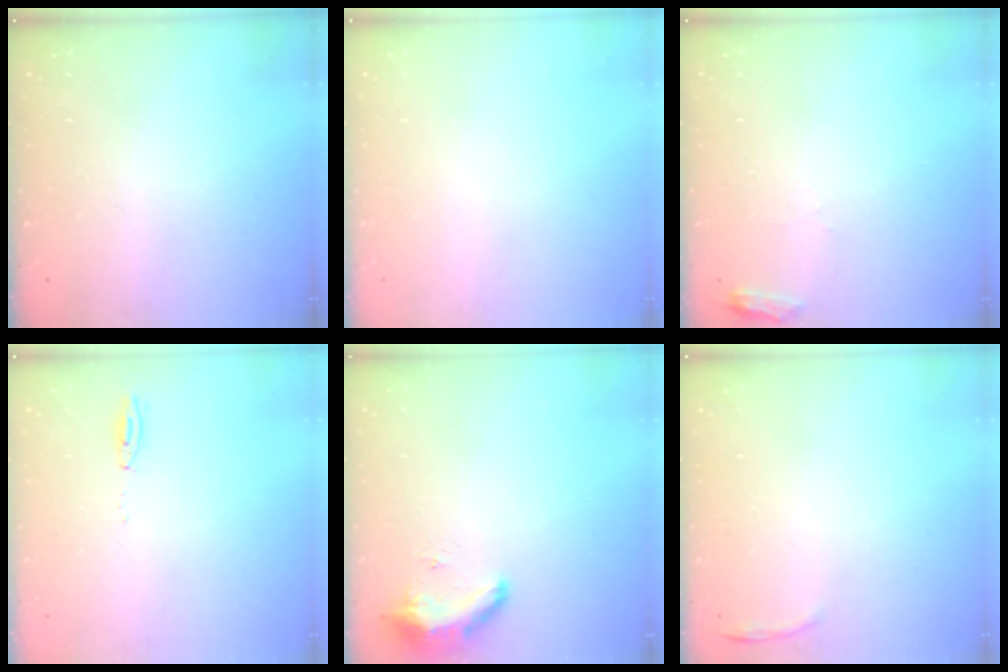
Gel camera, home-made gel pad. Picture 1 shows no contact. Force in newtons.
{"total": 0.0}
{"total": 4.2, "press": 4.2, "slide": 0.5}
{"total": 3.4, "press": 3.3, "slide": 0.8}
{"total": 16.1, "press": 10.6, "slide": 12.1}
{"total": 3.4, "press": 3.3, "slide": 0.9}